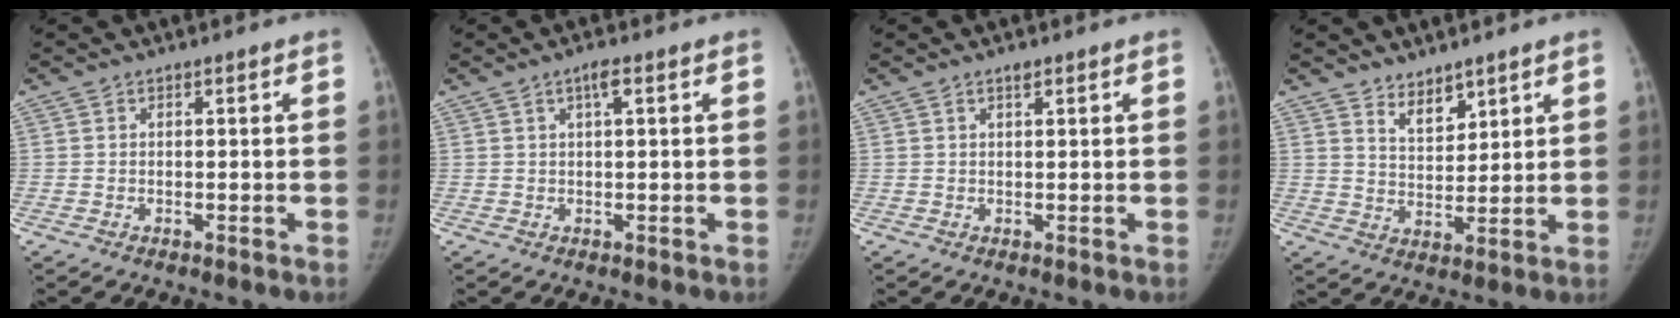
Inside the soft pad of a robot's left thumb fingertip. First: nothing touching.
{"total": 2.3, "force": [1.0, 0.5, 2.1], "torque": [-0.039, 0.004, 0.016]}
{"total": 1.3, "force": [0.8, 0.4, 0.8], "torque": [-0.011, -0.003, 0.014]}
{"total": 5.2, "force": [4.0, 2.5, 2.1], "torque": [-0.015, -0.036, 0.078]}